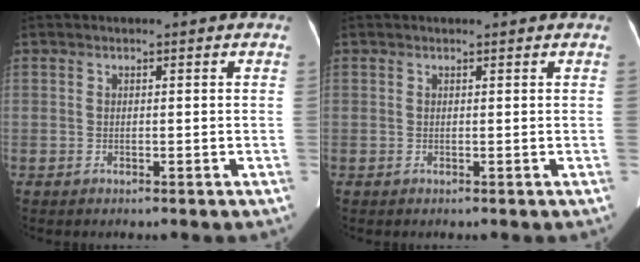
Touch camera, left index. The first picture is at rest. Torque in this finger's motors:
{"motor_torque": [0.01, -0.13, -0.02, -0.01]}